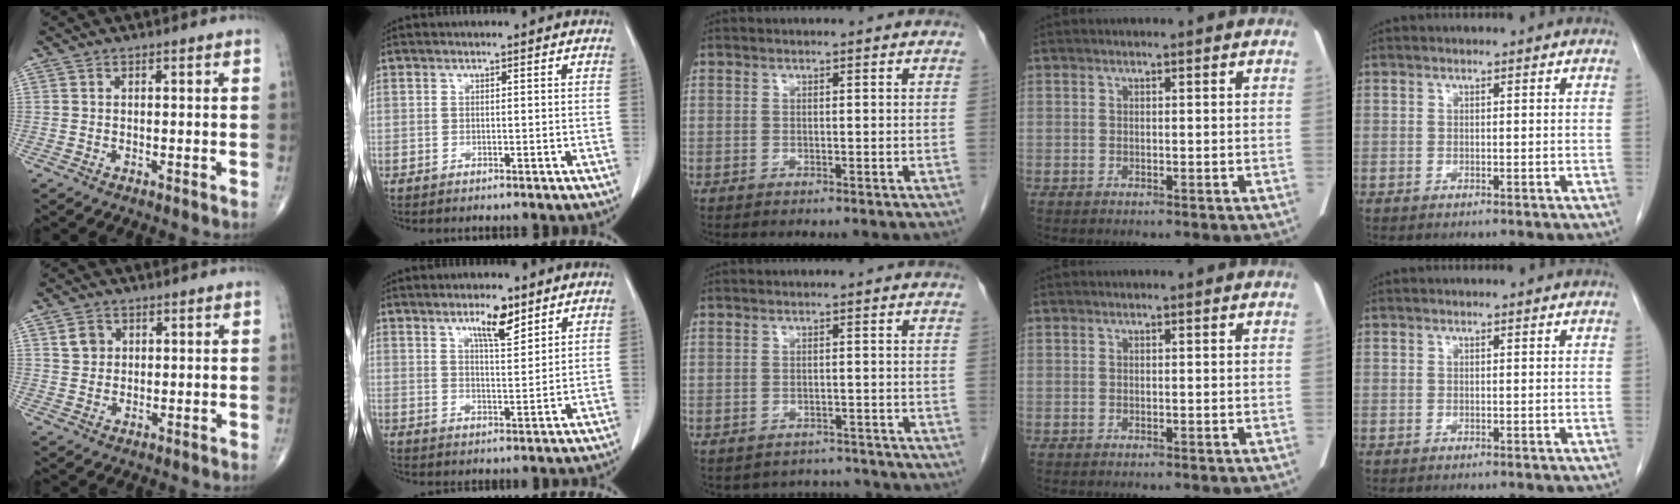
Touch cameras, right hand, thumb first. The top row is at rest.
{"thumb": {"total": 3.1, "force": [1.2, 2.6, 1.2], "torque": [-0.009, -0.005, 0.022]}, "index": {"total": 5.4, "force": [3.6, 1.1, 3.8], "torque": [-0.066, -0.001, 0.060]}, "middle": {"total": 4.7, "force": [-4.4, 1.4, -0.7], "torque": [0.009, 0.018, -0.055]}}